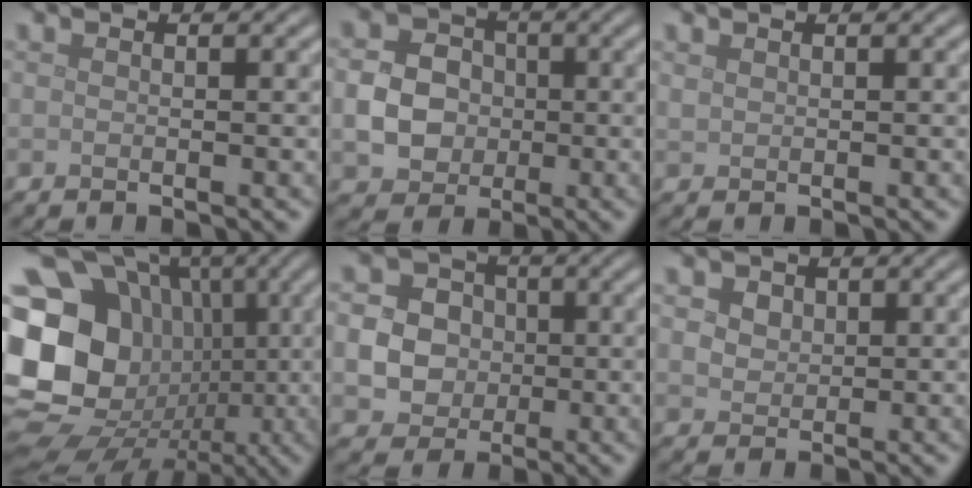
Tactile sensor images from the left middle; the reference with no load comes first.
{"total": 4.5, "force": [-0.5, 3.9, 2.2], "torque": [-0.038, 0.003, -0.013]}
{"total": 0.6, "force": [0.5, 0.3, 0.2], "torque": [-0.007, 0.000, 0.015]}
{"total": 22.7, "force": [-1.0, 20.0, 10.7], "torque": [-0.202, 0.024, -0.058]}
{"total": 6.0, "force": [-0.2, 5.5, 2.3], "torque": [-0.037, 0.019, -0.022]}
{"total": 3.9, "force": [2.0, 2.8, 1.9], "torque": [-0.044, 0.010, 0.027]}